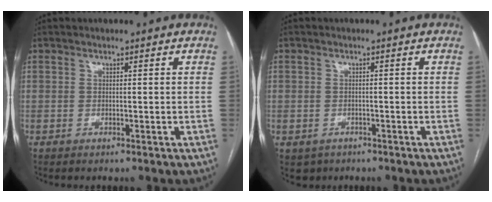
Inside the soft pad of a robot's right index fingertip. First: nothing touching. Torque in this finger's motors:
{"motor_torque": [-0.65, 0.06, -1.05, -0.21]}